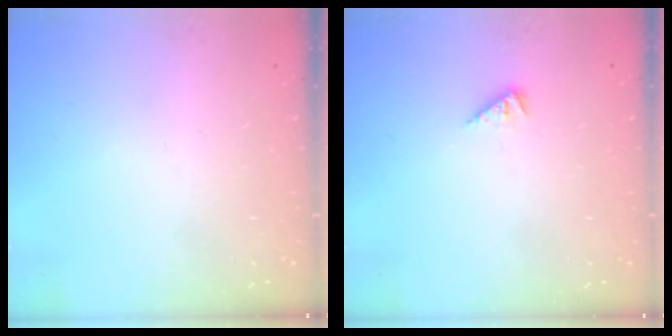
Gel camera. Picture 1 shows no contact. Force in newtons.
{"total": 1.9, "press": 1.9, "slide": 0.4}